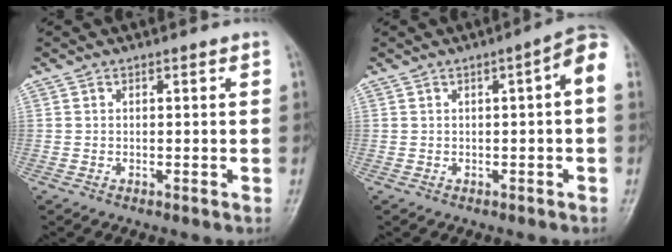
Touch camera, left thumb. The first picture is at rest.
{"total": 5.1, "force": [0.2, 1.1, 5.0], "torque": [-0.067, 0.025, -0.005]}